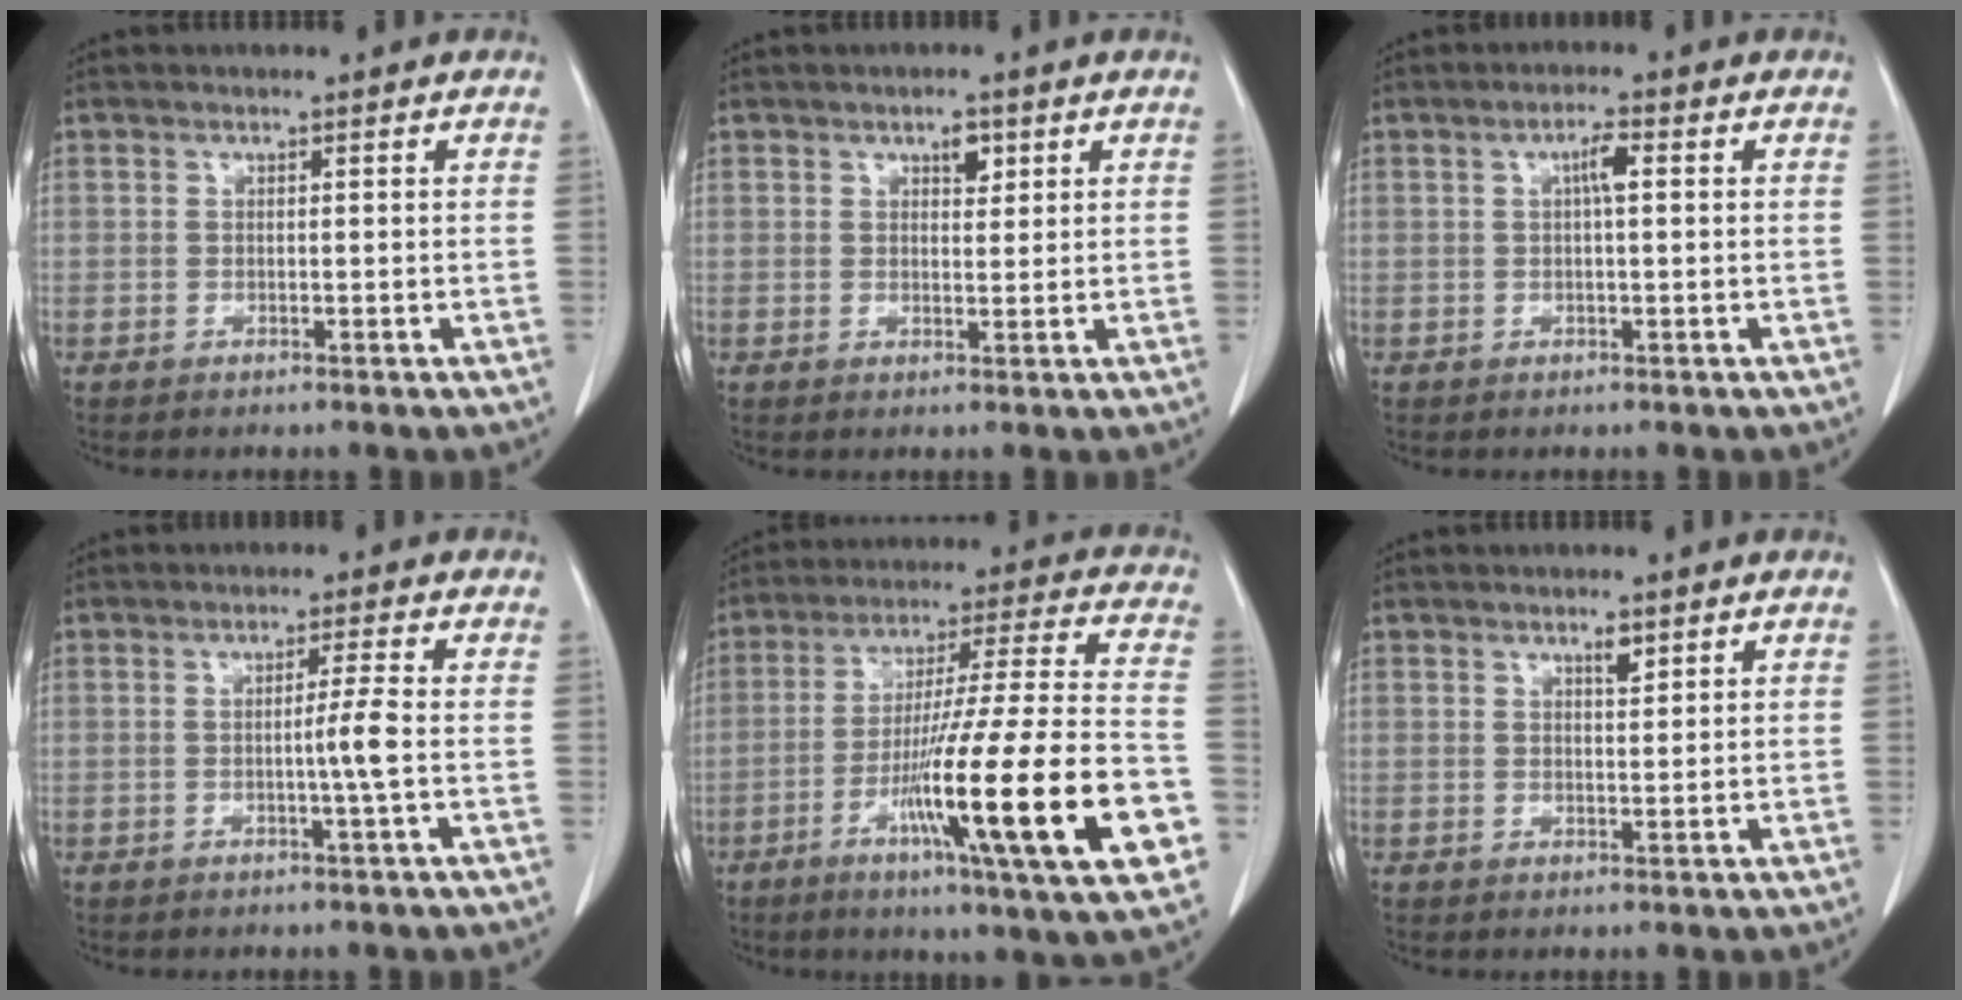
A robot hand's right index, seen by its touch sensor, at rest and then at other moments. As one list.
[{"total": 2.4, "force": [1.3, 1.1, 1.6], "torque": [-0.023, -0.002, 0.020]}, {"total": 2.7, "force": [0.5, 0.4, 2.6], "torque": [-0.048, 0.004, 0.008]}, {"total": 3.4, "force": [-0.6, -1.0, 3.1], "torque": [-0.049, -0.003, -0.010]}, {"total": 25.1, "force": [-8.2, 0.4, 23.8], "torque": [-0.351, -0.024, -0.136]}, {"total": 1.8, "force": [1.2, 0.4, 1.2], "torque": [-0.023, -0.003, 0.020]}]